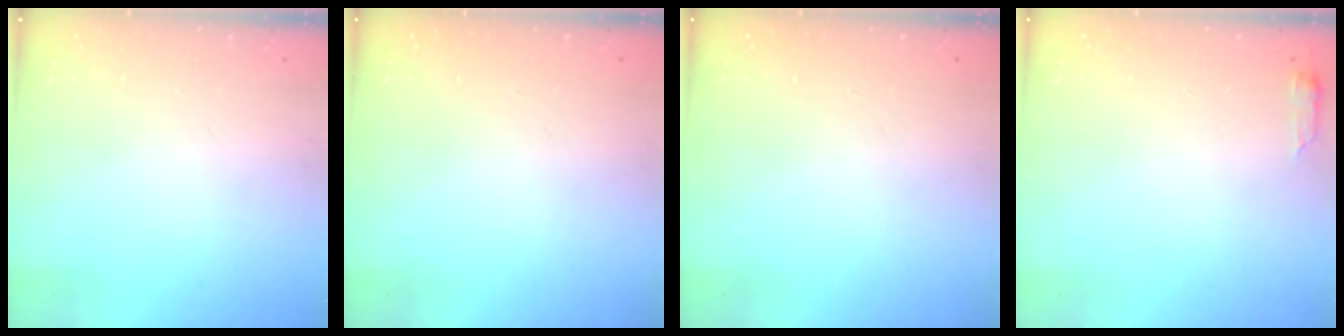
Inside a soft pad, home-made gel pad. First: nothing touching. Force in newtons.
{"total": 0.0}
{"total": 1.0, "press": 0.0, "slide": 1.0}
{"total": 2.9, "press": 2.8, "slide": 0.6}